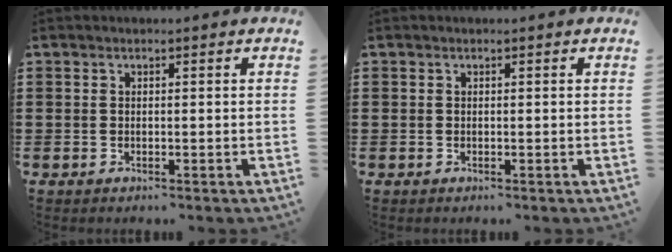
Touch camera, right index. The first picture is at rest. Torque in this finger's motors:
{"motor_torque": [-0.16, 0.16, 0.00, 0.00]}